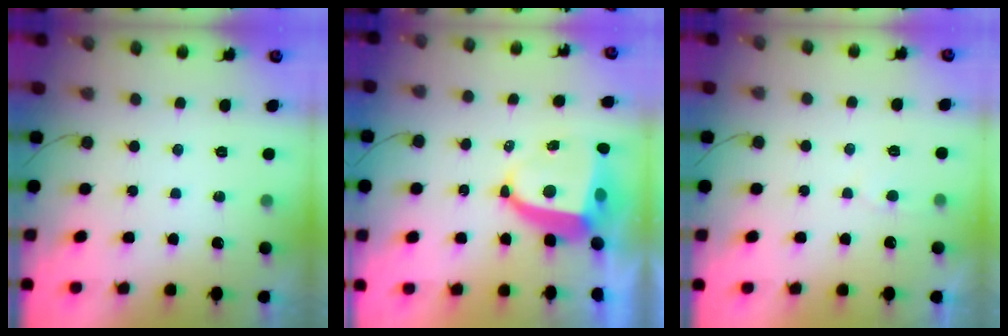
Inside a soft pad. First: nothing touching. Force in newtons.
{"total": 9.3, "press": 9.2, "slide": 1.0}
{"total": 2.9, "press": 2.8, "slide": 0.3}